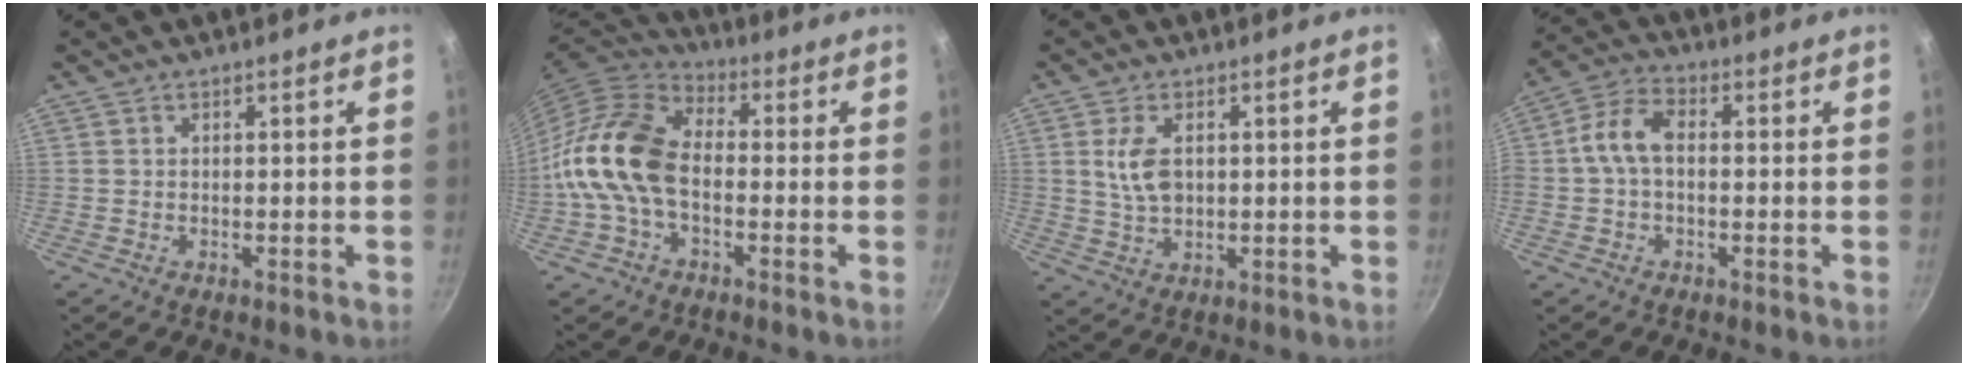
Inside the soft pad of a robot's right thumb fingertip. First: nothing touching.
{"total": 13.4, "force": [-2.2, 8.5, 10.1], "torque": [-0.179, 0.039, -0.063]}
{"total": 6.2, "force": [1.2, 3.7, 4.8], "torque": [-0.087, -0.003, 0.026]}
{"total": 7.0, "force": [-0.3, 4.2, 5.6], "torque": [-0.113, 0.032, -0.018]}